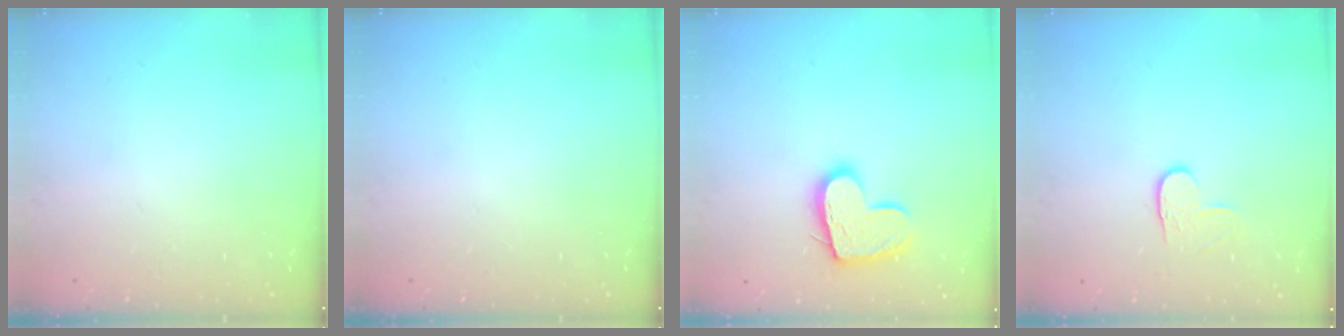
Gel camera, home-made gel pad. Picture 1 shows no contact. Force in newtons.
{"total": 0.0}
{"total": 14.0, "press": 14.0, "slide": 1.3}
{"total": 3.8, "press": 3.8, "slide": 0.4}